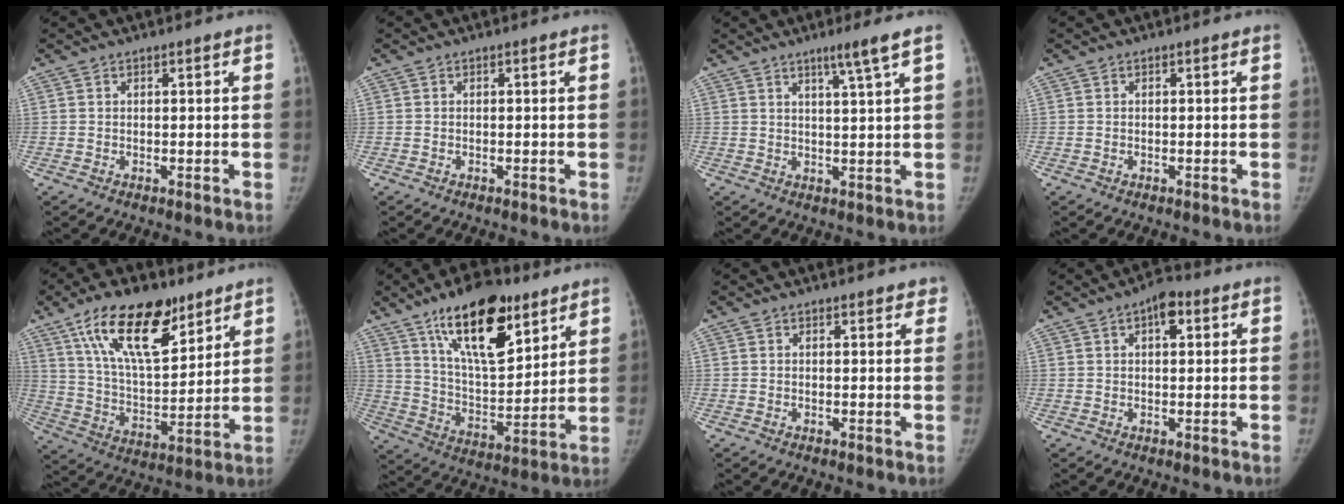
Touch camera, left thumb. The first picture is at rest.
{"total": 0.0}
{"total": 4.3, "force": [2.7, -0.9, 3.2], "torque": [-0.055, -0.021, 0.049]}
{"total": 0.0}
{"total": 19.5, "force": [11.7, 8.7, 13.0], "torque": [-0.188, -0.052, 0.211]}
{"total": 20.2, "force": [12.0, 8.5, 13.9], "torque": [-0.188, -0.060, 0.210]}
{"total": 2.0, "force": [1.6, 1.2, 0.2], "torque": [0.027, -0.005, 0.007]}
{"total": 4.8, "force": [2.0, 2.6, 3.6], "torque": [-0.036, 0.002, 0.022]}